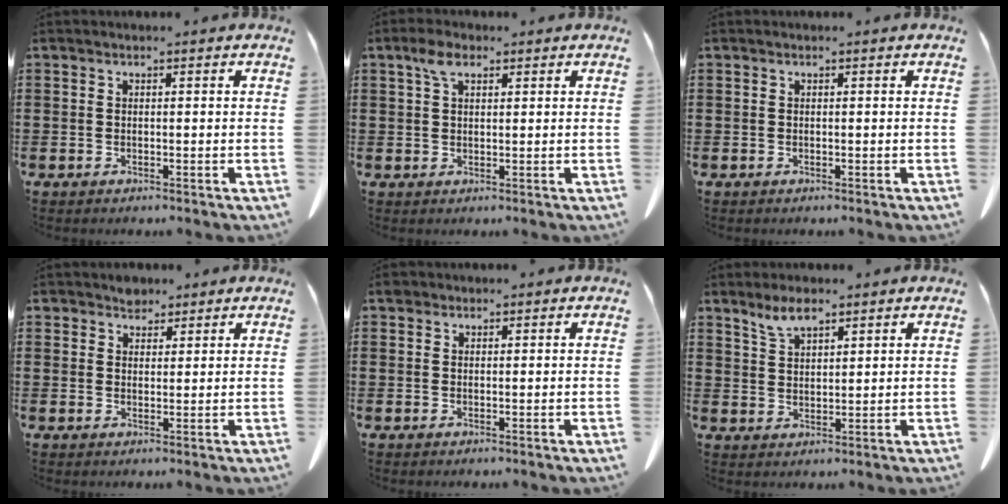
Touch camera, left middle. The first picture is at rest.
{"total": 3.4, "force": [1.8, 1.4, 2.5], "torque": [-0.055, 0.006, 0.033]}
{"total": 0.0}
{"total": 2.7, "force": [2.4, 1.2, 0.2], "torque": [-0.012, 0.005, 0.047]}
{"total": 1.0, "force": [0.8, 0.6, 0.3], "torque": [-0.009, 0.001, 0.017]}
{"total": 4.1, "force": [3.1, 1.2, 2.3], "torque": [-0.053, -0.001, 0.057]}